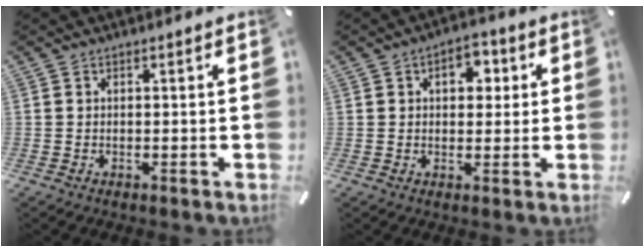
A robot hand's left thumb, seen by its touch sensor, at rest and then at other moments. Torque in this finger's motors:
{"motor_torque": [1.02, 1.17, 0.62, -0.72, 0.18]}